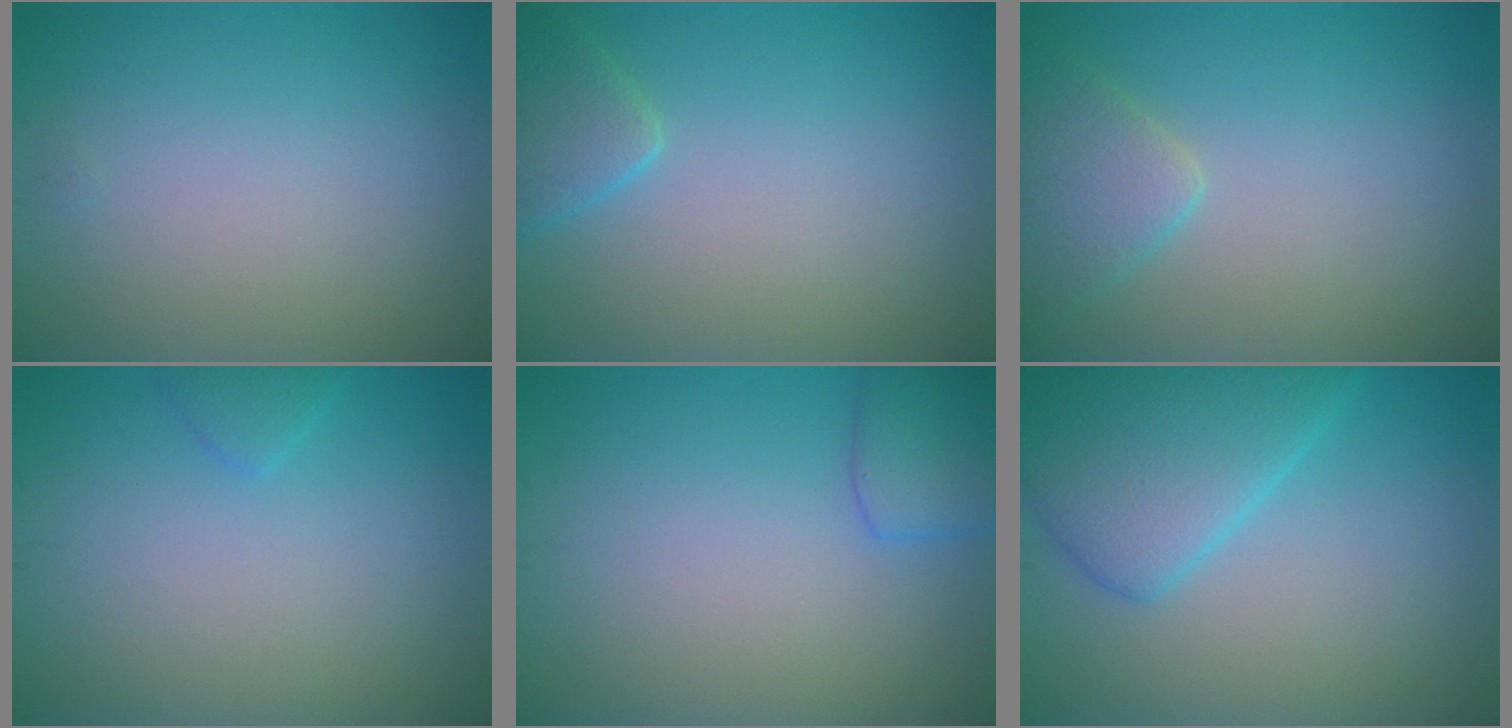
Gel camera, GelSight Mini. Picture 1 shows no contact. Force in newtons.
{"total": 2.6, "press": 2.6, "slide": 0.2}
{"total": 3.3, "press": 3.3, "slide": 0.3}
{"total": 1.0, "press": 1.0, "slide": 0.1}
{"total": 2.7, "press": 2.6, "slide": 0.2}
{"total": 6.2, "press": 6.2, "slide": 0.2}